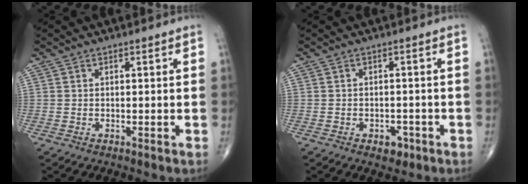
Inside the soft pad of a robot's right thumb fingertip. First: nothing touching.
{"total": 2.9, "force": [-1.6, 1.8, 1.5], "torque": [-0.004, 0.007, -0.018]}